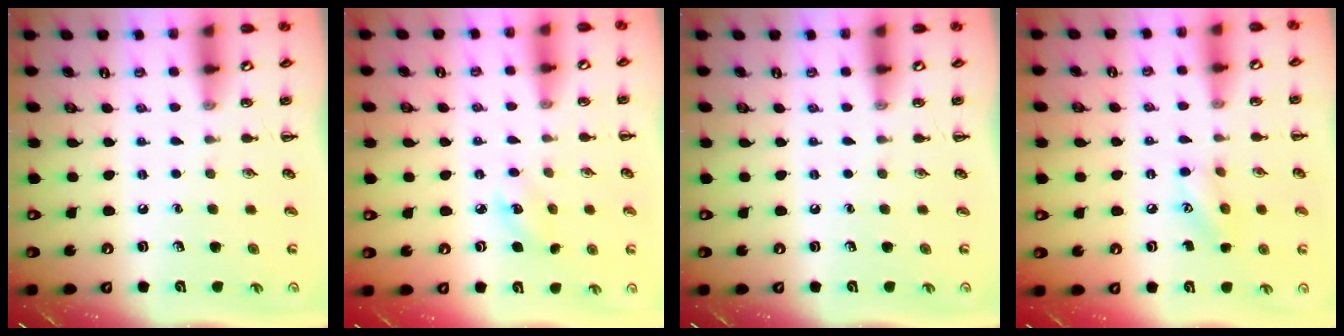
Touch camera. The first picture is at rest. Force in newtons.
{"total": 5.2, "press": 5.0, "slide": 1.4}
{"total": 0.0}
{"total": 8.7, "press": 8.7, "slide": 1.0}